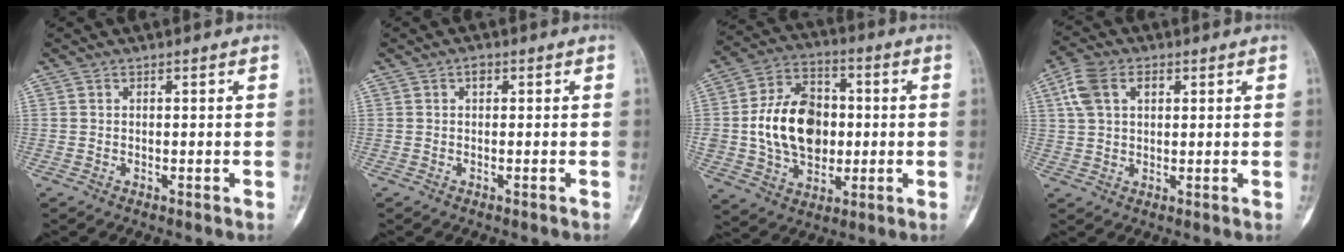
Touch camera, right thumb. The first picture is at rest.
{"total": 1.1, "force": [0.1, 0.6, 0.8], "torque": [-0.009, 0.003, -0.004]}
{"total": 16.9, "force": [0.1, 12.1, 11.8], "torque": [-0.178, 0.018, 0.006]}
{"total": 7.7, "force": [2.7, 4.9, 5.2], "torque": [-0.107, 0.016, 0.049]}